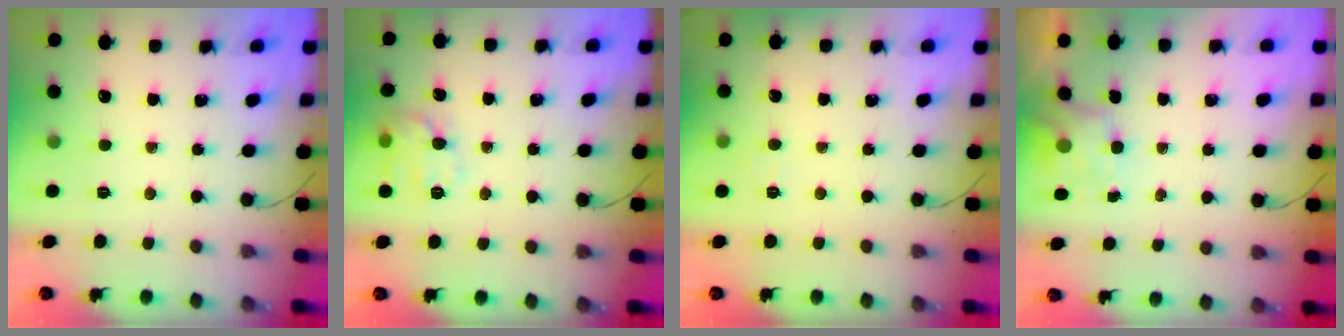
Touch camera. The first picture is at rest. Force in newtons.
{"total": 11.4, "press": 11.3, "slide": 0.5}
{"total": 3.5, "press": 3.4, "slide": 1.0}
{"total": 3.6, "press": 3.5, "slide": 0.9}